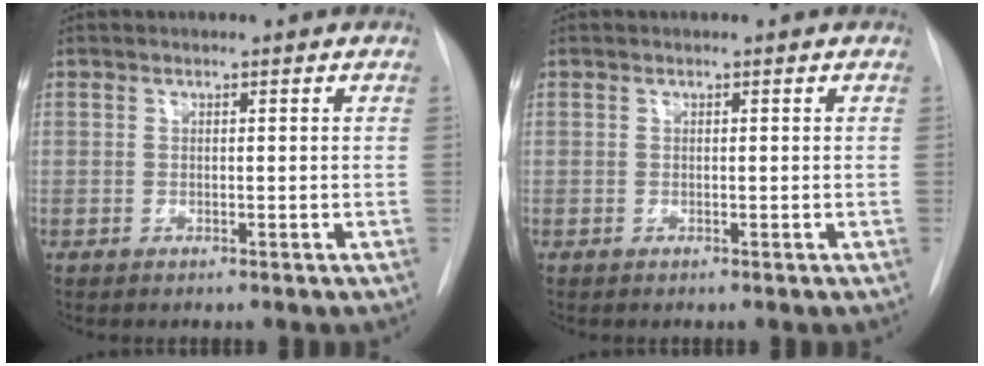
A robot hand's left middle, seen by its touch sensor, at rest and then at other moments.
{"total": 0.0}